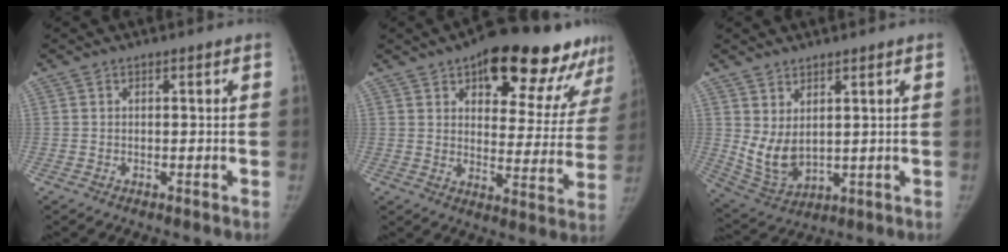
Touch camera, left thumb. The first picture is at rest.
{"total": 22.3, "force": [15.2, 9.3, 13.4], "torque": [-0.123, -0.054, 0.198]}
{"total": 7.6, "force": [2.2, 4.7, 5.6], "torque": [-0.094, -0.024, 0.063]}